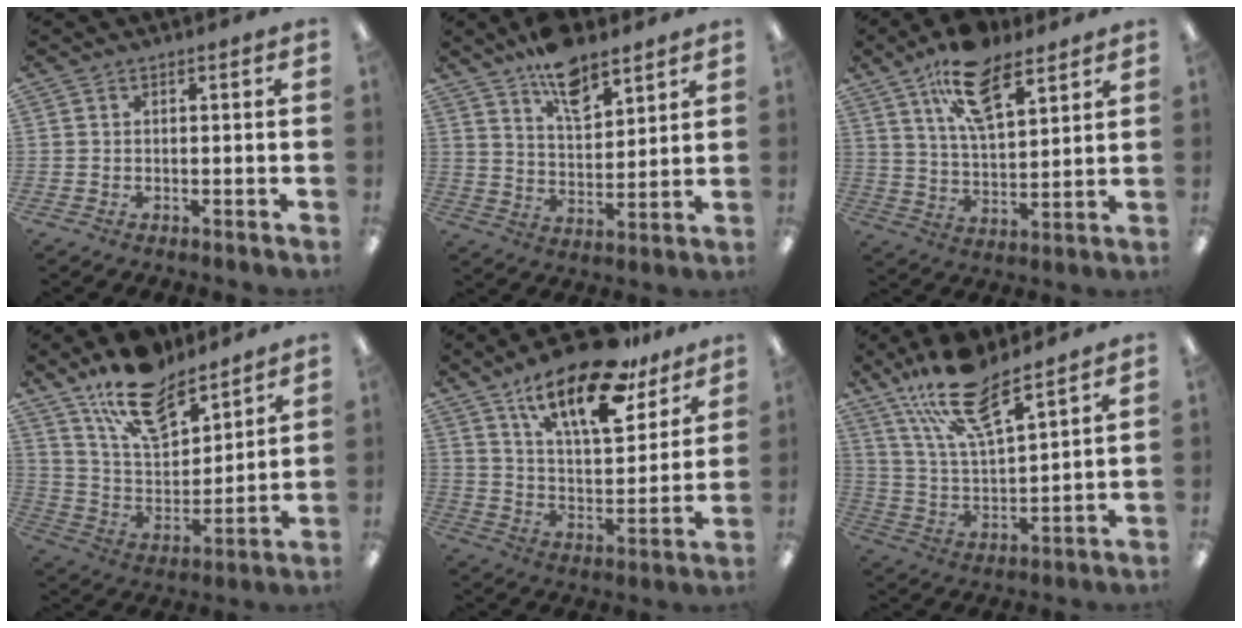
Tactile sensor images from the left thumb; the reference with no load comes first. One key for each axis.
{"total": 11.5, "fx": 8.6, "fy": 5.0, "fz": 5.7, "tx": -0.088, "ty": -0.049, "tz": 0.155}
{"total": 14.9, "fx": 9.3, "fy": 6.6, "fz": 9.6, "tx": -0.162, "ty": -0.032, "tz": 0.164}
{"total": 17.0, "fx": 13.2, "fy": 7.3, "fz": 7.9, "tx": -0.143, "ty": -0.075, "tz": 0.237}
{"total": 19.9, "fx": 14.0, "fy": 7.2, "fz": 12.2, "tx": -0.194, "ty": -0.085, "tz": 0.235}
{"total": 16.8, "fx": 12.1, "fy": 5.1, "fz": 10.5, "tx": -0.207, "ty": -0.050, "tz": 0.211}